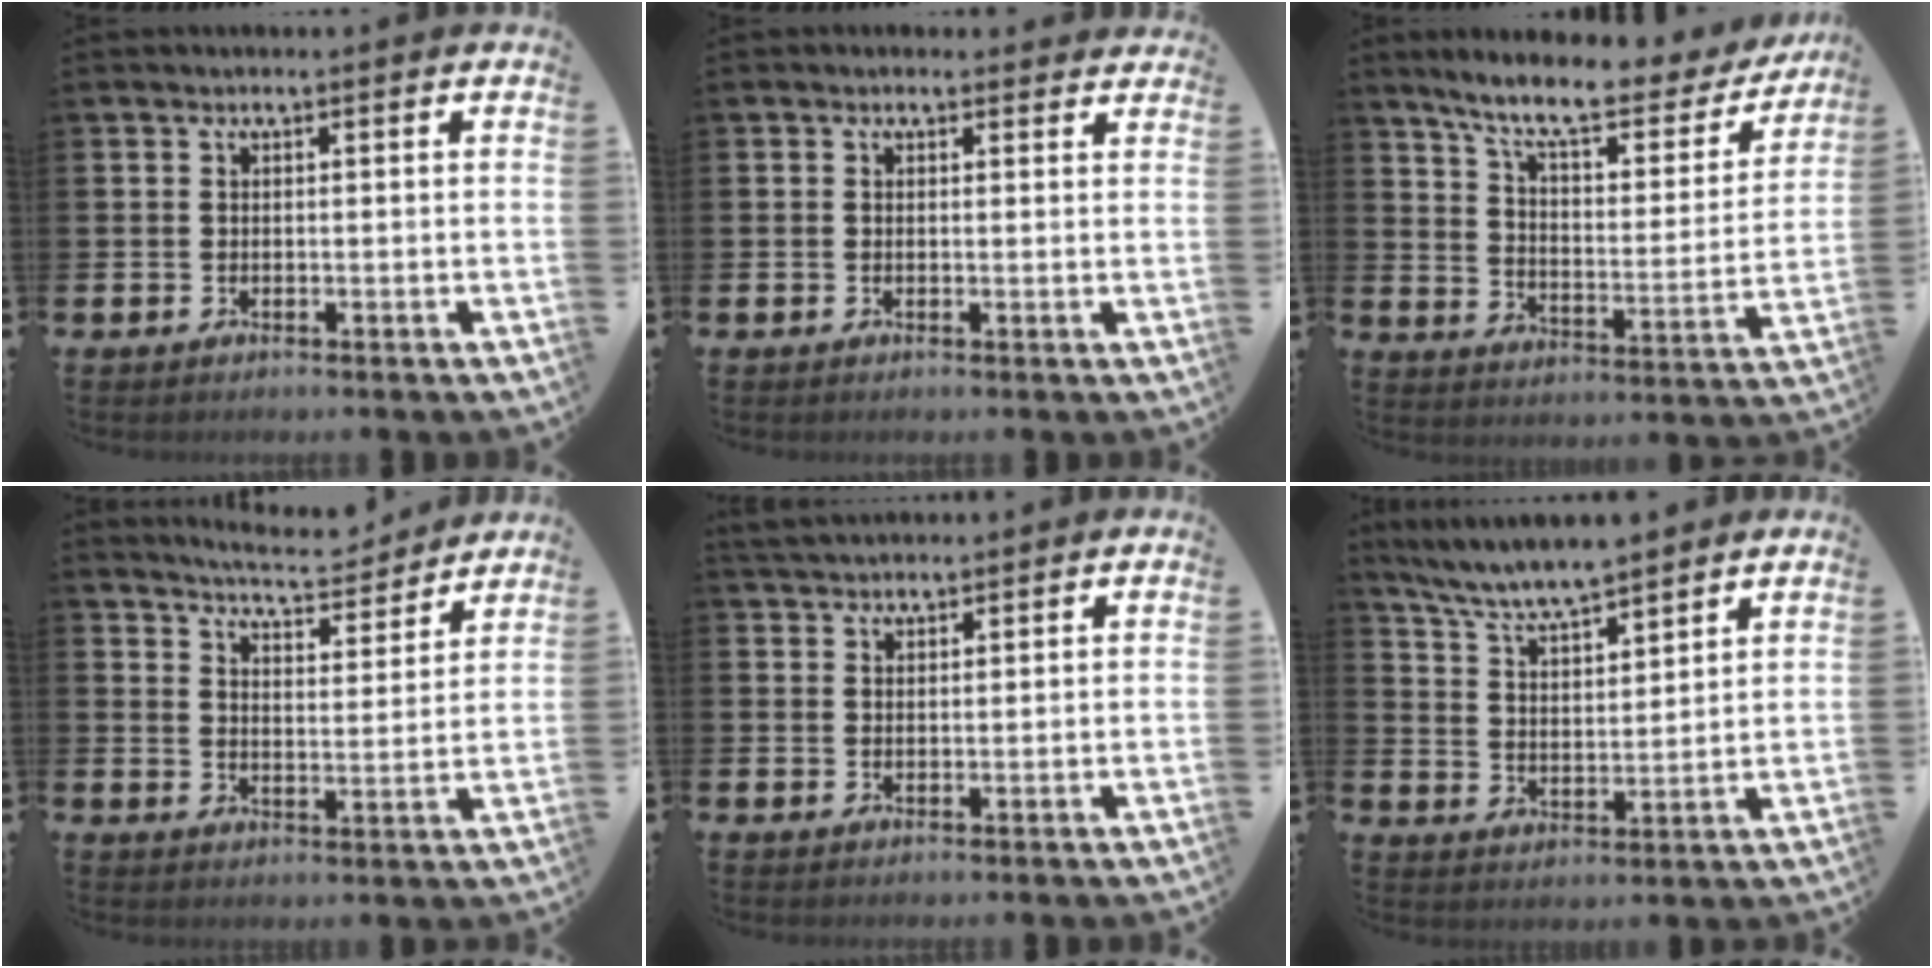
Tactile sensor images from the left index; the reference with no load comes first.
{"total": 0.9, "force": [0.7, 0.5, 0.1], "torque": [0.009, 0.002, 0.010]}
{"total": 9.4, "force": [7.9, 2.2, 4.5], "torque": [-0.115, -0.049, 0.131]}
{"total": 5.8, "force": [5.7, 0.3, 0.8], "torque": [-0.035, -0.042, 0.099]}
{"total": 2.7, "force": [2.6, 0.6, 0.4], "torque": [-0.010, -0.006, 0.048]}
{"total": 6.9, "force": [6.6, 0.7, 2.0], "torque": [-0.065, -0.037, 0.117]}